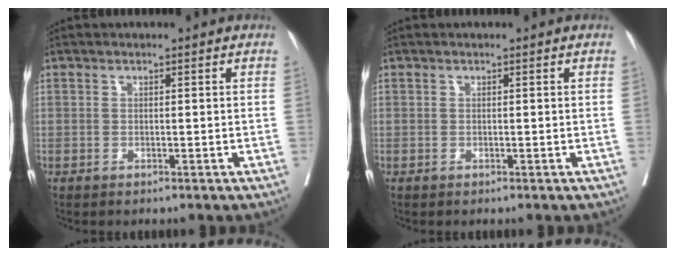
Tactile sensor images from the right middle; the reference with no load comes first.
{"total": 0.0}